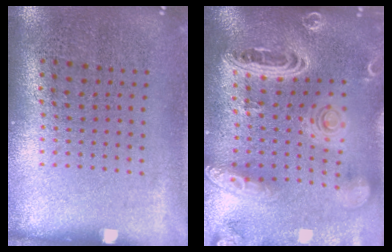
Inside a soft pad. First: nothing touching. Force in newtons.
{"total": 3.7, "press": 2.9, "slide": 2.3}